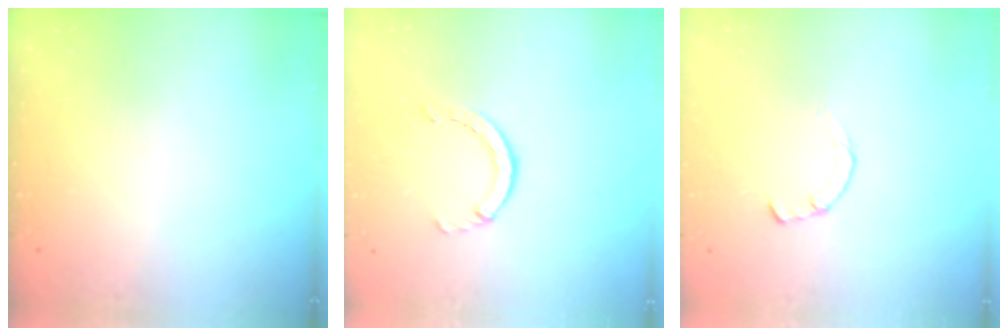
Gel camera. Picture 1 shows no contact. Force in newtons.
{"total": 2.4, "press": 2.4, "slide": 0.4}
{"total": 1.7, "press": 1.7, "slide": 0.2}